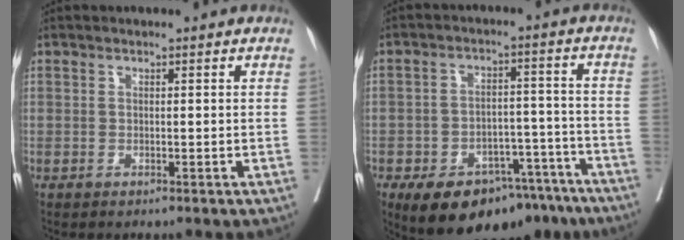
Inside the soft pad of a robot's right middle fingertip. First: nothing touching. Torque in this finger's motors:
{"motor_torque": [1.08, -1.06, 0.24, 0.06]}